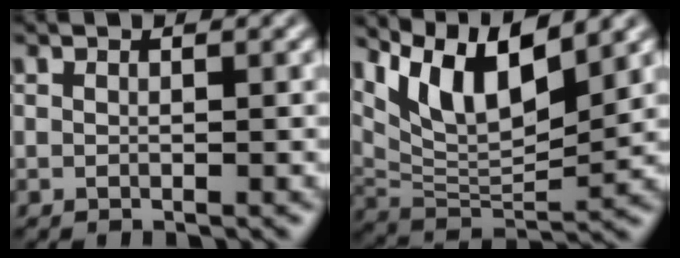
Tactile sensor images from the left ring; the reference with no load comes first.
{"total": 8.3, "force": [4.6, 2.9, 6.2], "torque": [-0.115, 0.001, 0.088]}